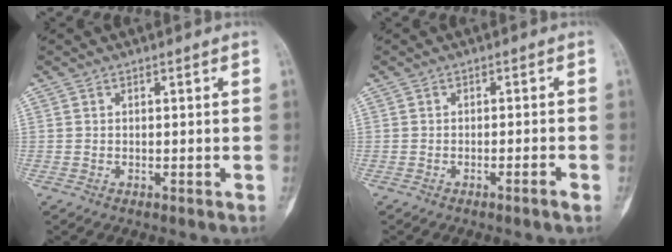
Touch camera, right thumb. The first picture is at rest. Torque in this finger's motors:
{"motor_torque": [-0.94, -0.02, -0.13, 0.08, -0.06]}